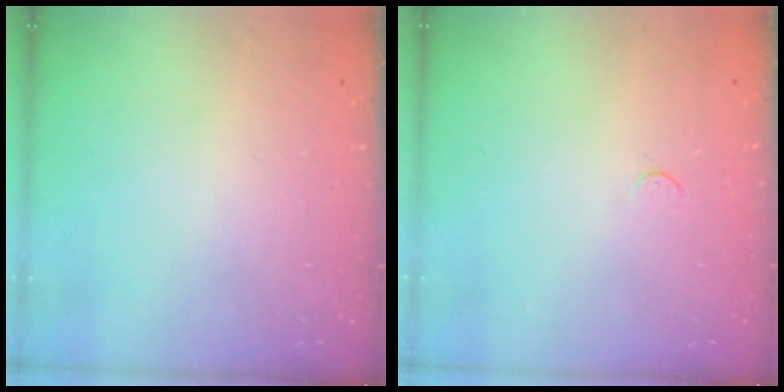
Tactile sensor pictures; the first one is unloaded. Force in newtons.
{"total": 2.7, "press": 2.7, "slide": 0.4}